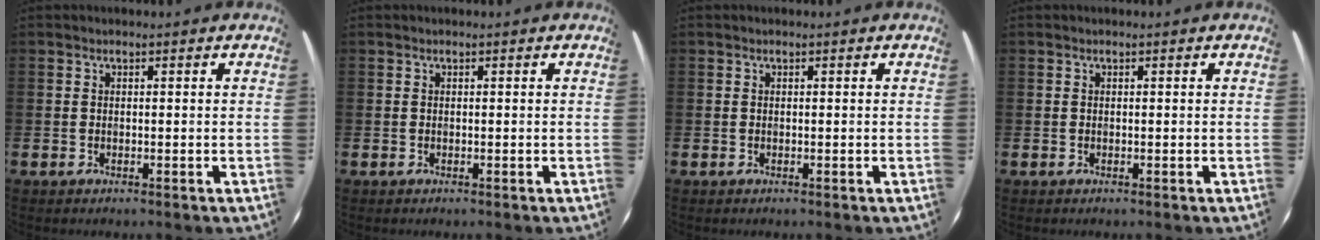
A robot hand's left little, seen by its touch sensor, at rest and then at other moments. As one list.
[{"total": 0.0}, {"total": 0.0}, {"total": 0.0}]